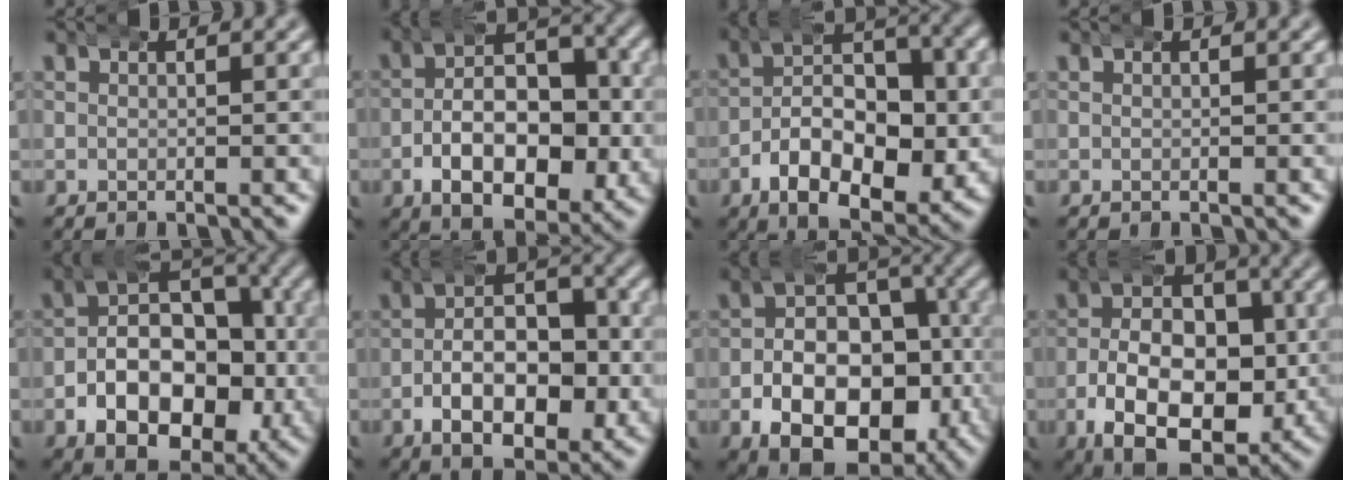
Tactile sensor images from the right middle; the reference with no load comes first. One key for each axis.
{"total": 9.7, "fx": -2.1, "fy": 5.8, "fz": 7.5, "tx": -0.103, "ty": -0.006, "tz": -0.037}
{"total": 10.1, "fx": -2.3, "fy": 6.3, "fz": 7.5, "tx": -0.110, "ty": -0.014, "tz": -0.042}
{"total": 0.0}
{"total": 12.2, "fx": -2.2, "fy": 9.1, "fz": 7.8, "tx": -0.137, "ty": -0.027, "tz": -0.035}
{"total": 8.6, "fx": -2.0, "fy": 5.0, "fz": 6.7, "tx": -0.085, "ty": -0.001, "tz": -0.038}
{"total": 13.3, "fx": -4.6, "fy": 9.5, "fz": 8.1, "tx": -0.140, "ty": -0.037, "tz": -0.066}
{"total": 14.3, "fx": -4.8, "fy": 9.5, "fz": 9.5, "tx": -0.157, "ty": -0.044, "tz": -0.063}